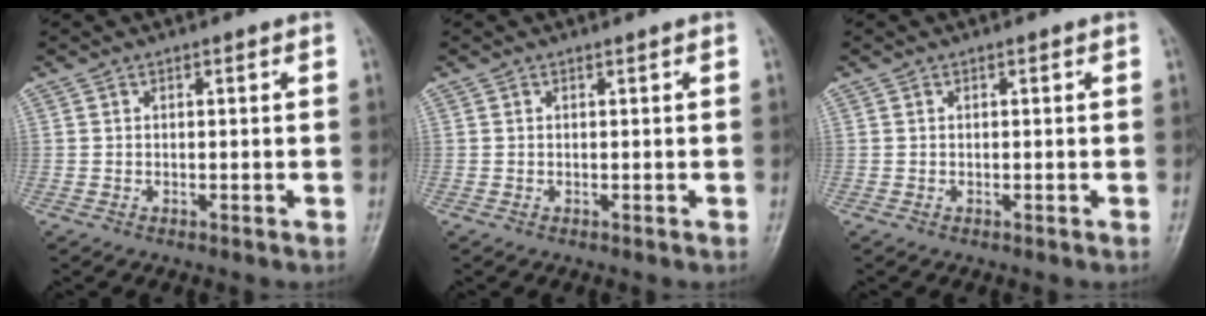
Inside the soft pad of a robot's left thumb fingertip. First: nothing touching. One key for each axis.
{"total": 0.0}
{"total": 0.0}